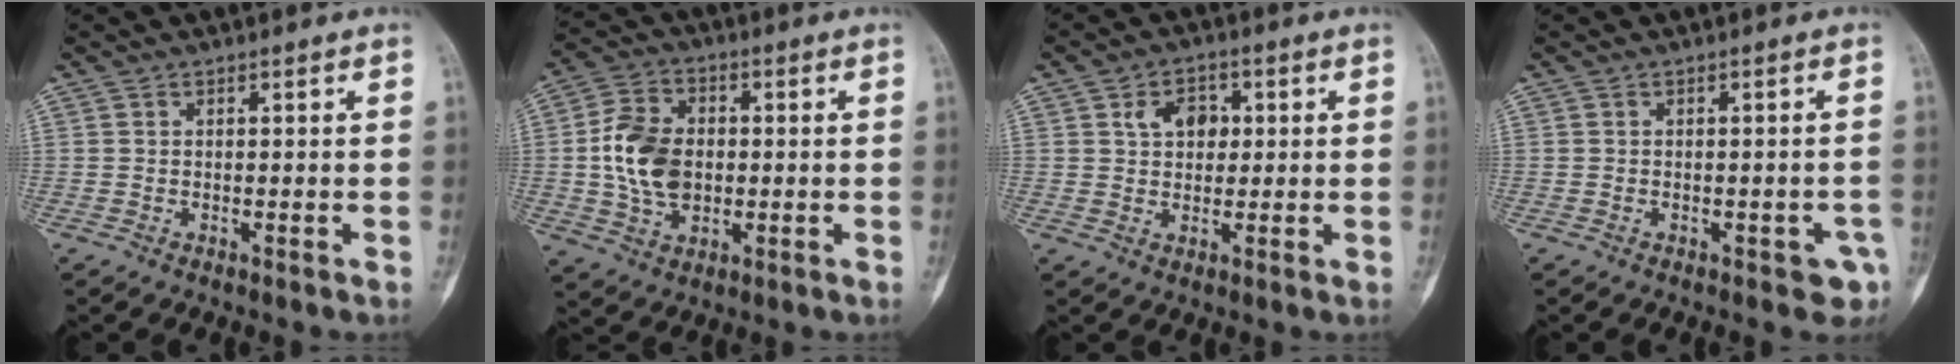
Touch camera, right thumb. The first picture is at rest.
{"total": 12.0, "force": [-0.2, 8.4, 8.6], "torque": [-0.147, 0.010, -0.004]}
{"total": 6.0, "force": [1.5, 4.3, 3.8], "torque": [-0.033, 0.004, 0.022]}
{"total": 3.9, "force": [-1.8, 1.8, 2.9], "torque": [-0.017, 0.014, -0.015]}